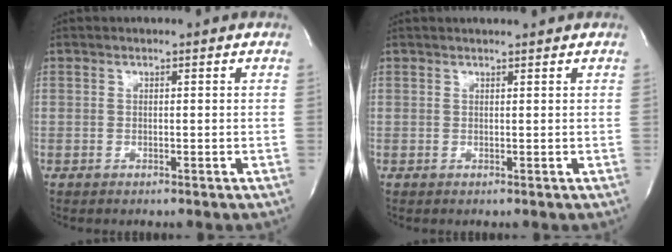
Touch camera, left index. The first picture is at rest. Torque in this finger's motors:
{"motor_torque": [0.56, -0.71, 0.06, 0.02]}